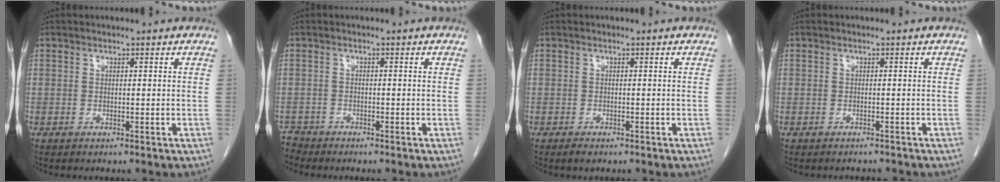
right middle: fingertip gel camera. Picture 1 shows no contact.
{"total": 2.2, "force": [-2.1, 0.0, -0.8], "torque": [0.017, -0.011, -0.040]}
{"total": 1.2, "force": [-0.8, 0.6, 0.6], "torque": [-0.014, -0.001, -0.009]}
{"total": 1.7, "force": [-1.6, 0.4, 0.0], "torque": [-0.004, -0.005, -0.021]}